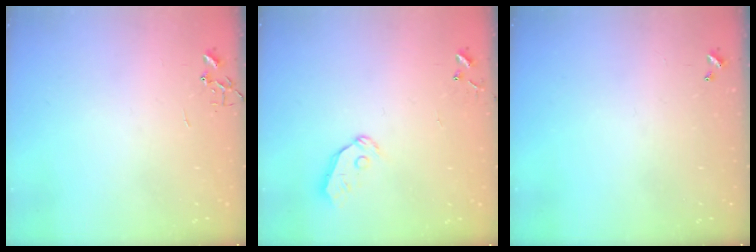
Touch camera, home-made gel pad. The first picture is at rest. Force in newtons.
{"total": 6.1, "press": 6.1, "slide": 0.6}
{"total": 0.0}